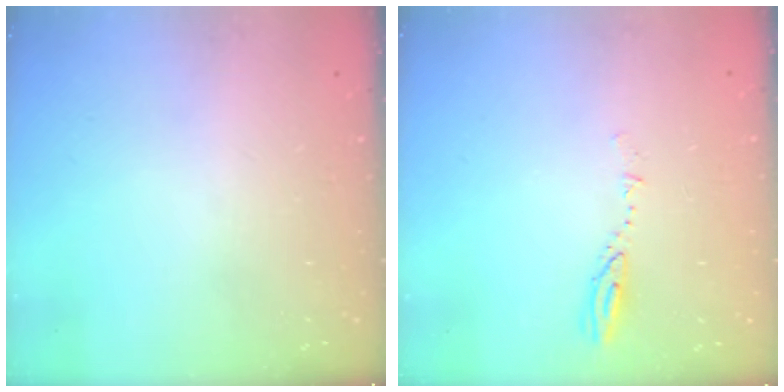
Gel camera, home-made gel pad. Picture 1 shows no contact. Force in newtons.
{"total": 3.5, "press": 3.4, "slide": 0.3}